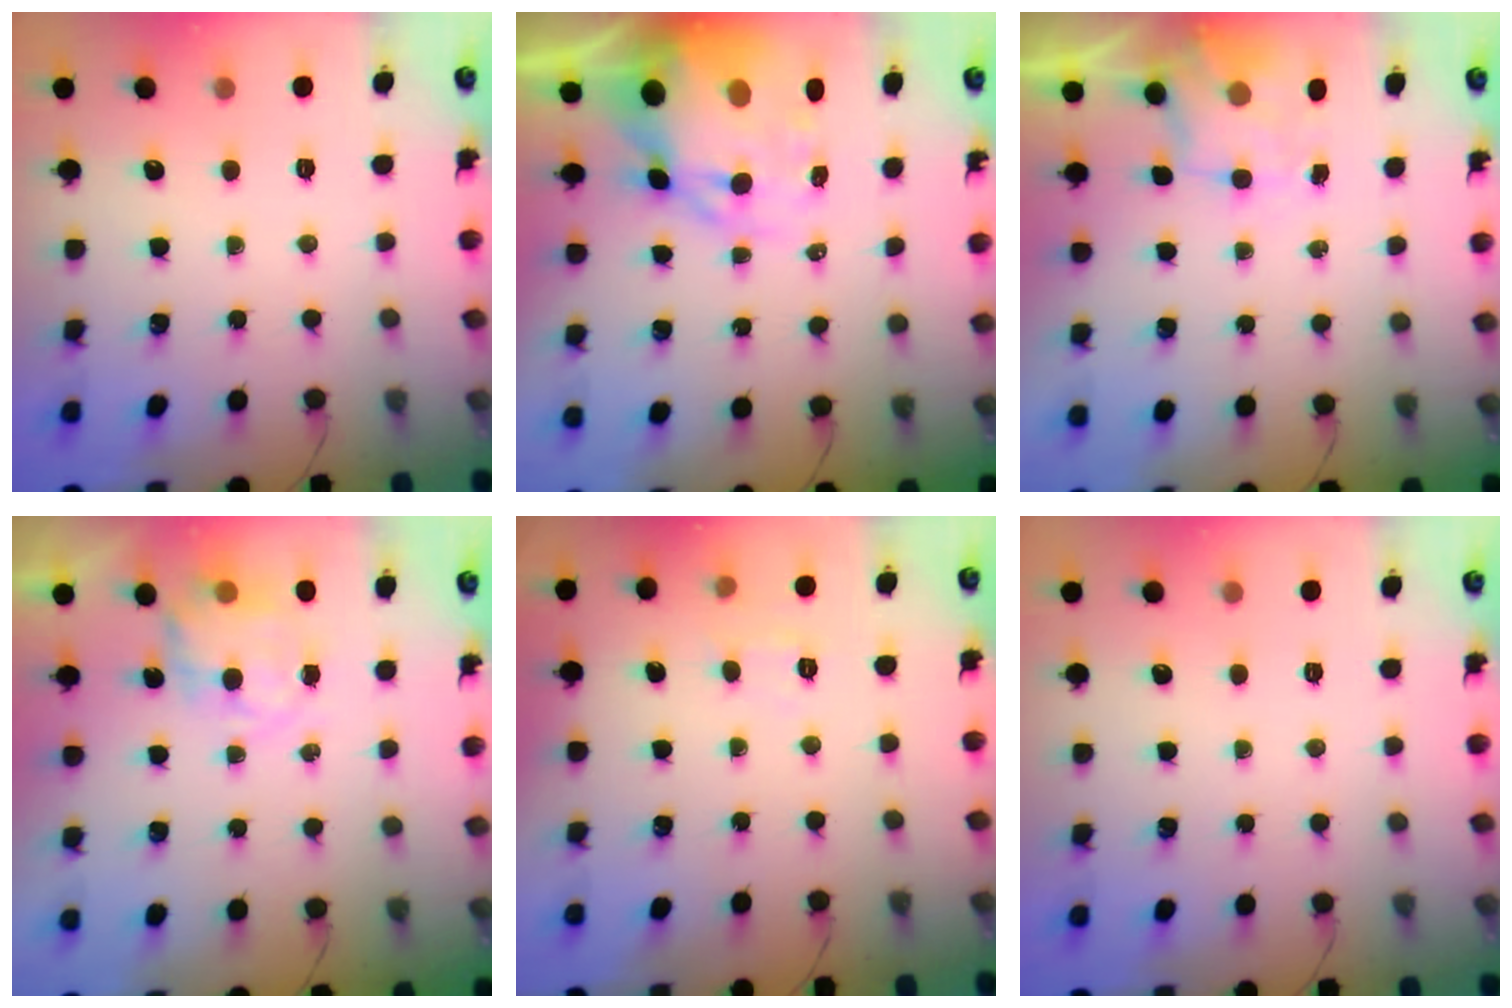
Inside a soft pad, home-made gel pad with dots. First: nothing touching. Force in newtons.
{"total": 14.4, "press": 14.0, "slide": 3.6}
{"total": 2.0, "press": 1.9, "slide": 0.5}
{"total": 7.9, "press": 7.8, "slide": 1.1}
{"total": 6.1, "press": 6.0, "slide": 1.4}
{"total": 0.0}